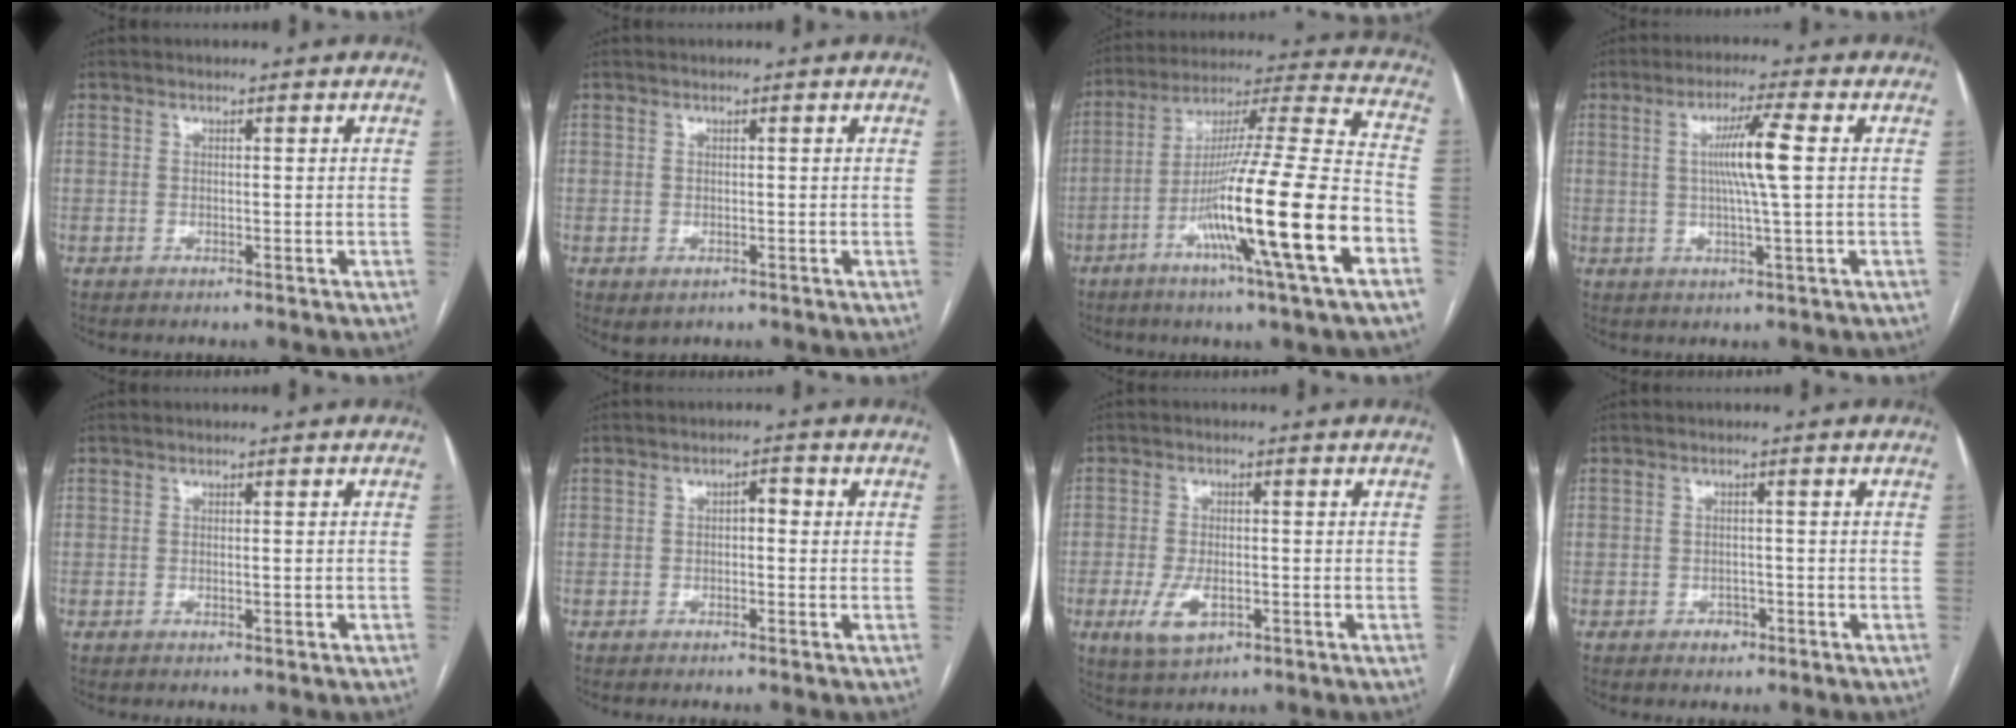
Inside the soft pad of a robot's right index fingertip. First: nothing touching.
{"total": 1.4, "force": [-0.4, 1.0, 0.8], "torque": [-0.009, -0.001, 0.001]}
{"total": 22.2, "force": [-8.4, -0.7, 20.5], "torque": [-0.341, -0.024, -0.152]}
{"total": 7.2, "force": [1.0, -0.6, 7.1], "torque": [-0.128, 0.001, 0.017]}
{"total": 0.9, "force": [-0.2, 0.2, 0.9], "torque": [-0.017, -0.002, 0.000]}
{"total": 2.1, "force": [0.0, 0.9, 1.8], "torque": [-0.022, 0.010, -0.005]}
{"total": 5.8, "force": [-2.1, 2.9, 4.5], "torque": [-0.094, -0.006, -0.032]}
{"total": 1.8, "force": [-1.0, 1.3, 0.6], "torque": [-0.007, 0.004, -0.013]}